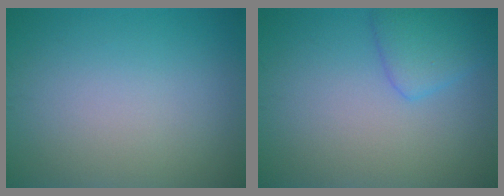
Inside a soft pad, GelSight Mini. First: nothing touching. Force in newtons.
{"total": 2.8, "press": 2.8, "slide": 0.2}